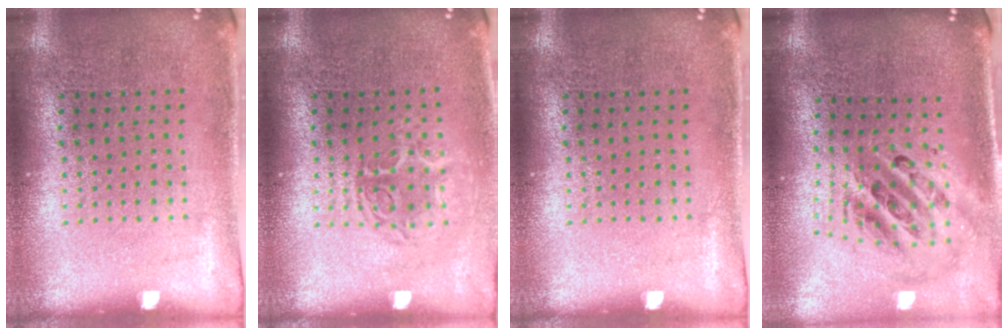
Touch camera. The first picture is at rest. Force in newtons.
{"total": 1.5, "press": 1.2, "slide": 0.8}
{"total": 0.0}
{"total": 2.4, "press": 1.7, "slide": 1.7}